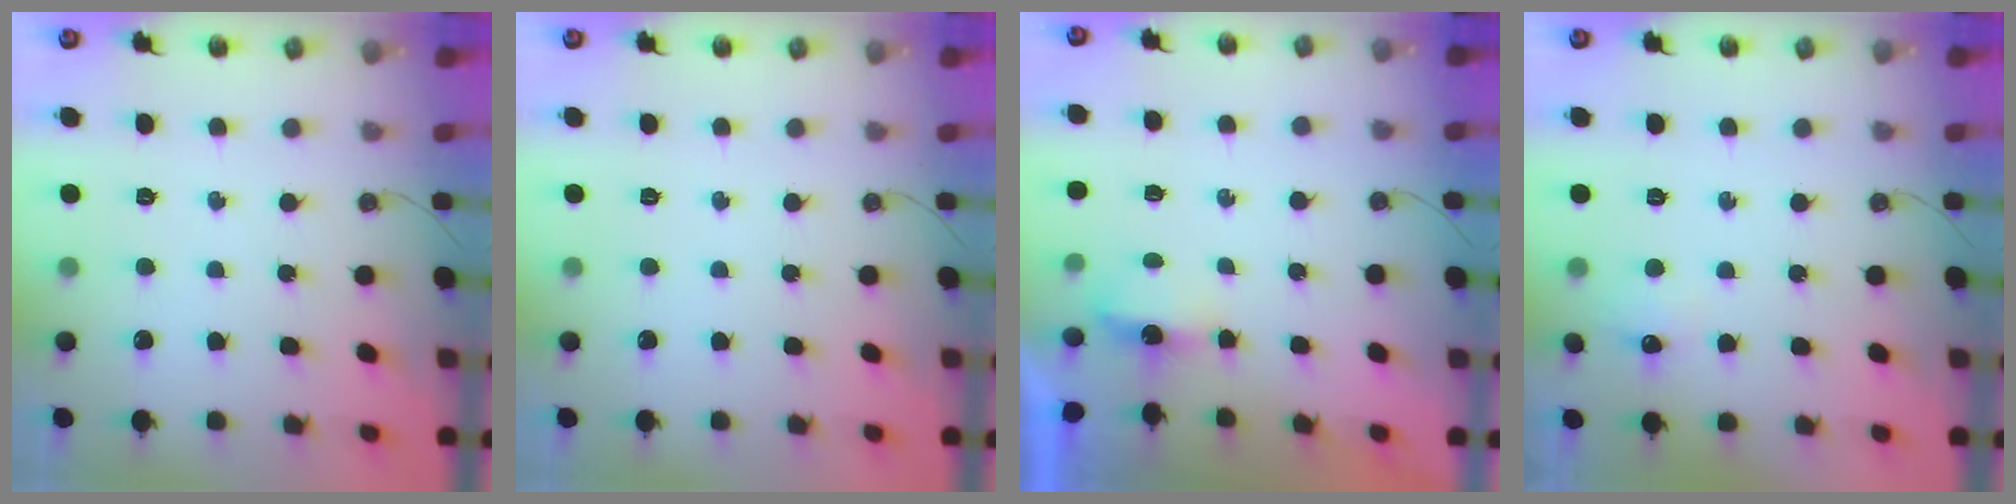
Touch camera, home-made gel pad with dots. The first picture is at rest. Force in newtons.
{"total": 0.0}
{"total": 3.3, "press": 3.2, "slide": 0.6}
{"total": 5.6, "press": 5.5, "slide": 0.7}